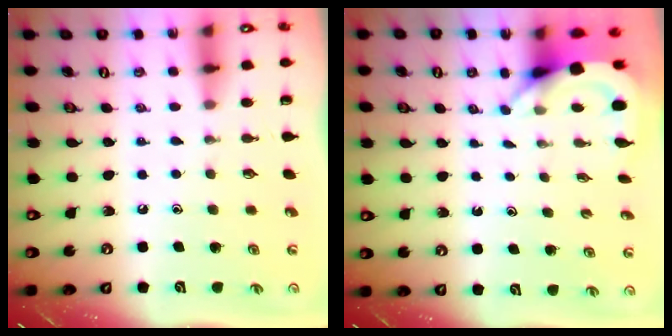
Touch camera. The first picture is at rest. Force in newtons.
{"total": 3.8, "press": 3.8, "slide": 0.2}